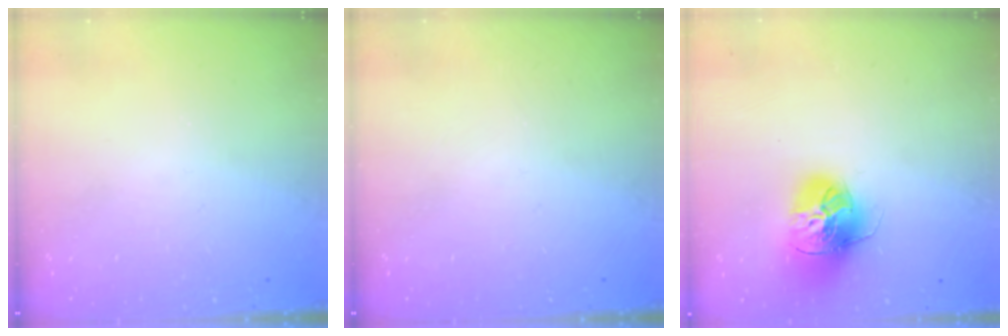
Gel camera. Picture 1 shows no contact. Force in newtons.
{"total": 0.0}
{"total": 16.8, "press": 16.7, "slide": 1.9}